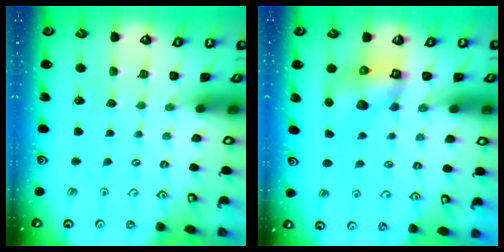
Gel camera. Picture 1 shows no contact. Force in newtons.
{"total": 6.8, "press": 6.7, "slide": 1.0}